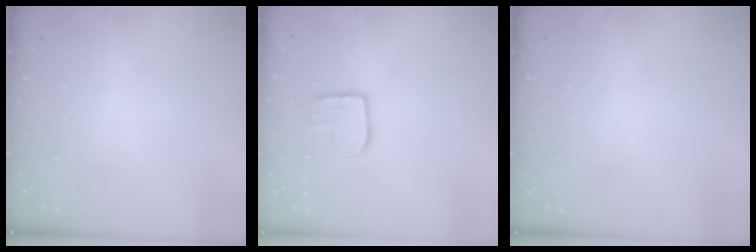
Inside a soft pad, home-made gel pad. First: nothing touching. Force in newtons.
{"total": 9.1, "press": 9.0, "slide": 0.7}
{"total": 0.0}